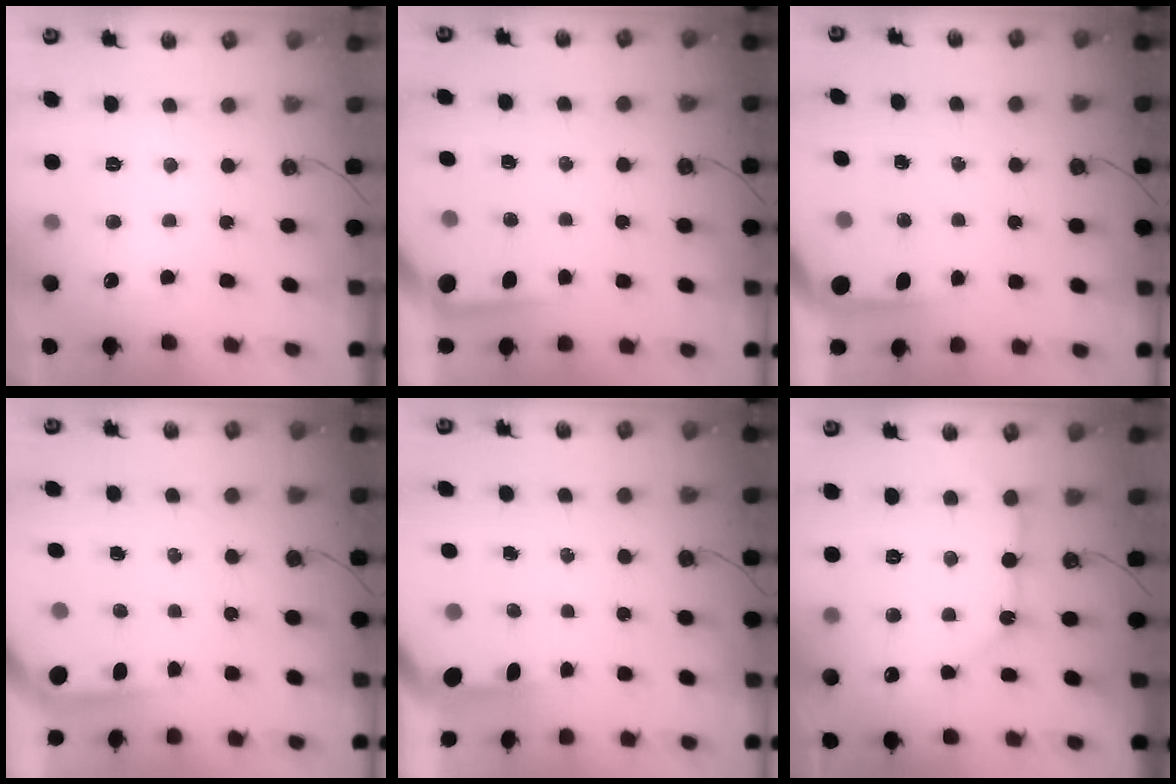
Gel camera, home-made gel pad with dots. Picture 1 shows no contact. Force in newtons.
{"total": 3.5, "press": 3.5, "slide": 0.3}
{"total": 3.6, "press": 3.6, "slide": 0.2}
{"total": 3.7, "press": 3.7, "slide": 0.4}
{"total": 3.6, "press": 3.6, "slide": 0.3}
{"total": 8.2, "press": 8.1, "slide": 0.9}